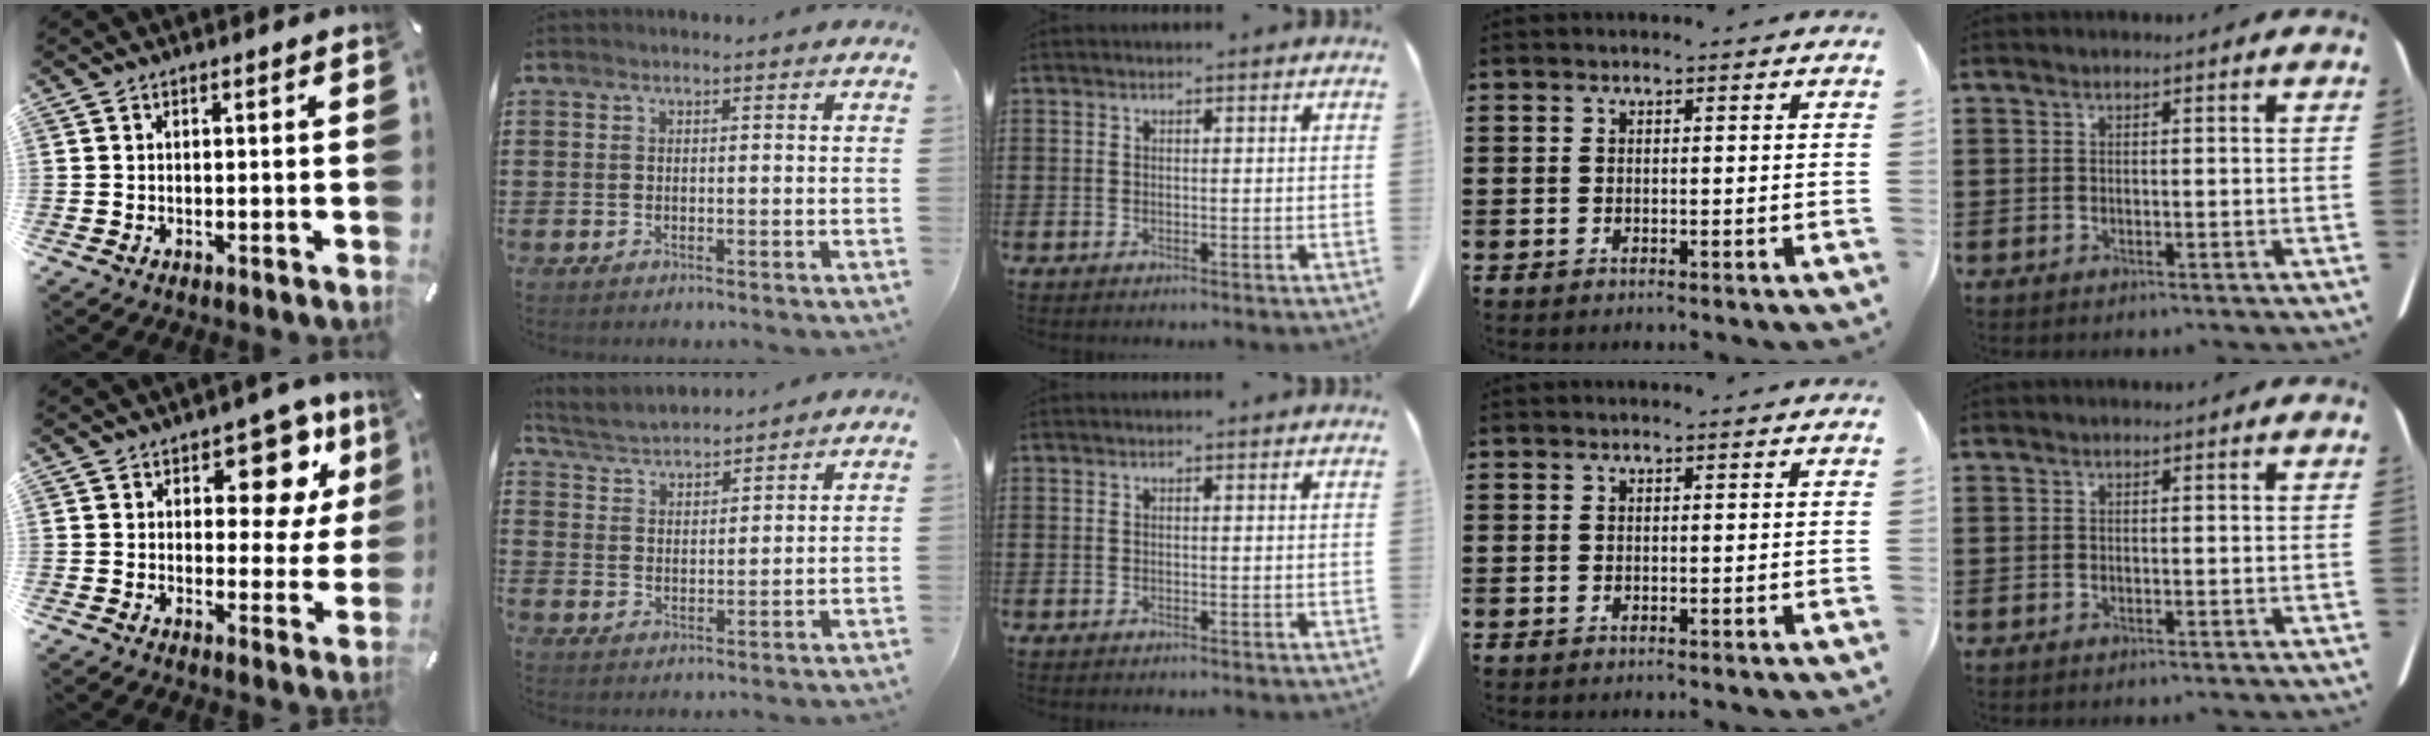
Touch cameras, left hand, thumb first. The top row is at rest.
{"thumb": {"total": 13.0, "force": [6.7, 7.1, 8.5], "torque": [-0.101, -0.038, 0.112]}, "index": {"total": 3.7, "force": [3.7, 0.3, 0.2], "torque": [-0.021, -0.017, 0.065]}}